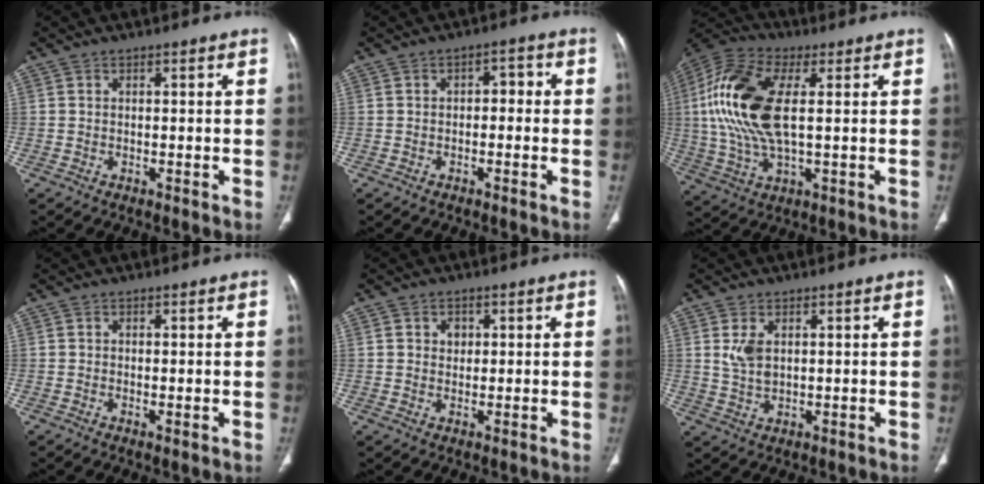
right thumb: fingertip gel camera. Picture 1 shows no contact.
{"total": 3.0, "force": [-0.2, 1.9, 2.3], "torque": [-0.019, 0.016, -0.012]}
{"total": 18.3, "force": [2.6, 8.3, 16.1], "torque": [-0.355, 0.008, 0.045]}
{"total": 0.7, "force": [-0.1, 0.3, 0.6], "torque": [-0.017, -0.004, -0.001]}
{"total": 2.4, "force": [0.8, 2.0, 1.1], "torque": [-0.006, -0.002, 0.012]}
{"total": 4.3, "force": [1.3, 2.4, 3.3], "torque": [-0.067, -0.006, 0.034]}